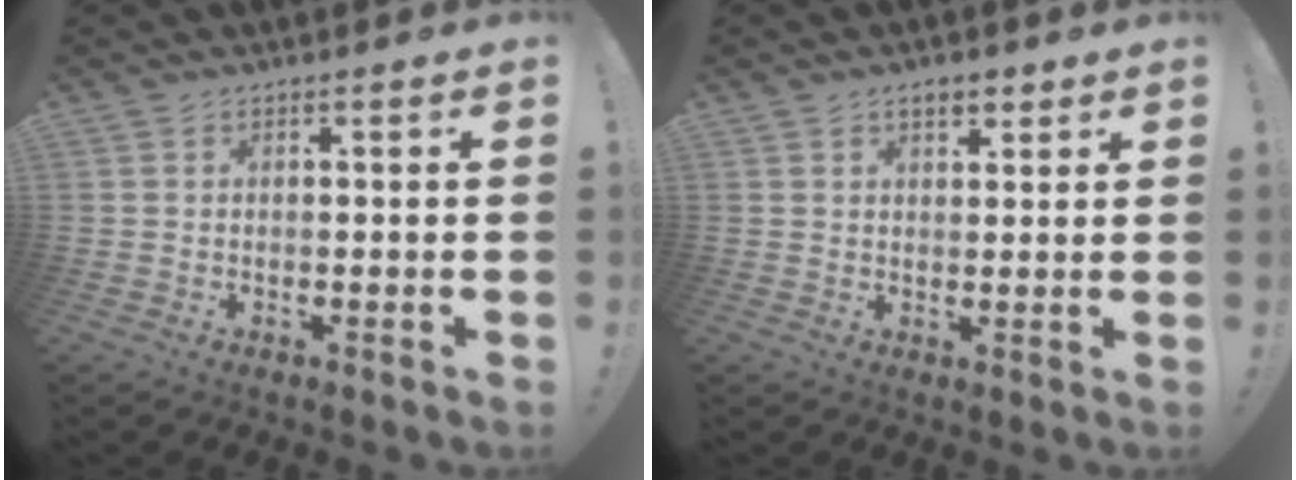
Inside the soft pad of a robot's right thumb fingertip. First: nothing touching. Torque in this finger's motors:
{"motor_torque": [-0.20, 0.29, 0.12, -0.11, 0.00]}